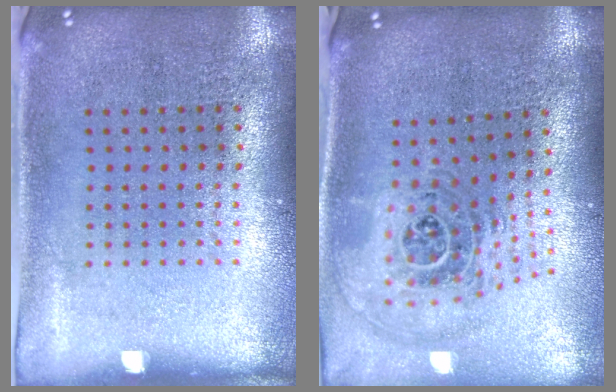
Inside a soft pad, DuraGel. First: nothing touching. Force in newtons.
{"total": 1.7, "press": 1.4, "slide": 1.0}